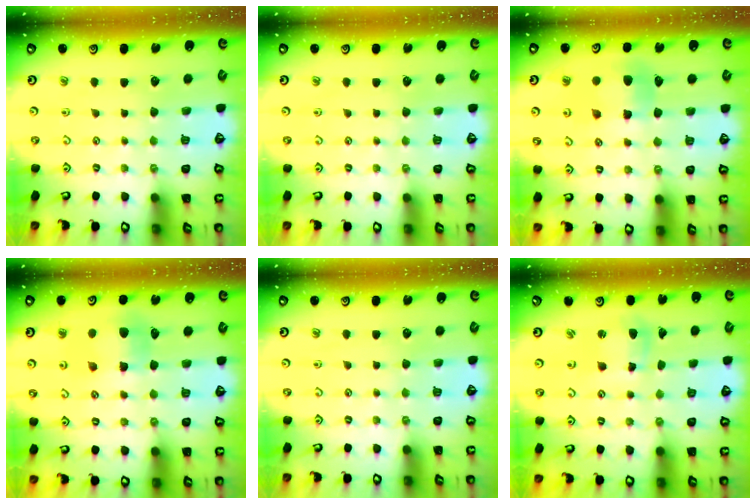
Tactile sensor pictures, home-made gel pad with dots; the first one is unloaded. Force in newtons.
{"total": 0.0}
{"total": 7.2, "press": 7.2, "slide": 0.6}
{"total": 6.9, "press": 6.9, "slide": 0.4}
{"total": 0.0}
{"total": 5.4, "press": 5.4, "slide": 0.7}